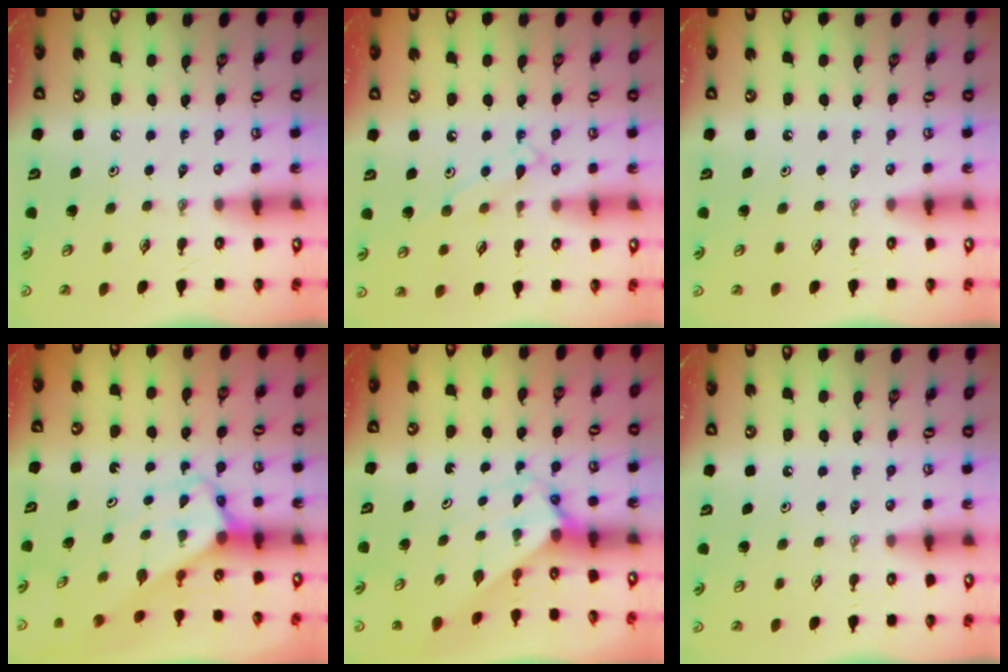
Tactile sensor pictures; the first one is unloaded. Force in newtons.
{"total": 8.1, "press": 8.1, "slide": 0.6}
{"total": 0.0}
{"total": 3.9, "press": 3.9, "slide": 0.3}
{"total": 2.3, "press": 2.3, "slide": 0.2}
{"total": 0.0}